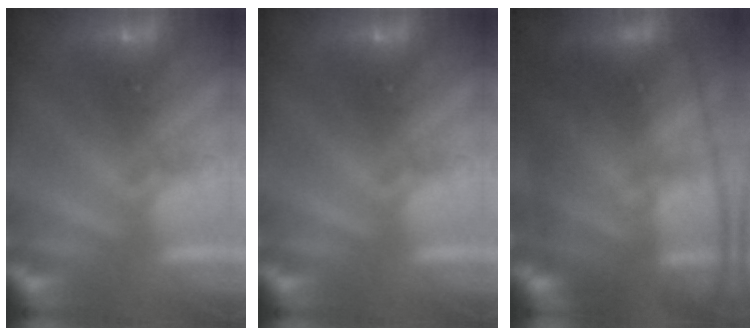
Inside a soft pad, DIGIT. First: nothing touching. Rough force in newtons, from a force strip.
{"total": 0.0}
{"total": 7.5}